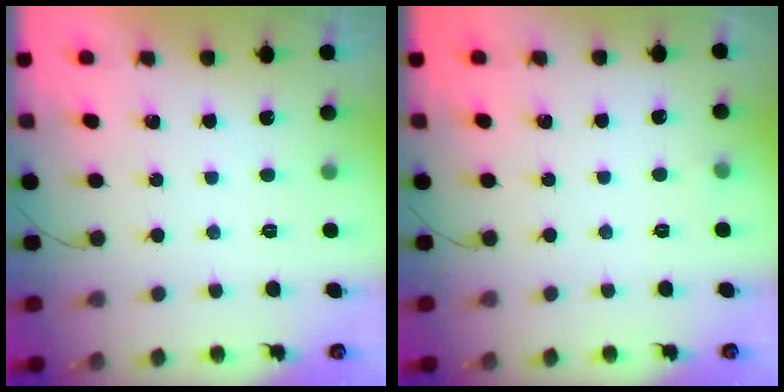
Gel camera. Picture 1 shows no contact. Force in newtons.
{"total": 2.8, "press": 2.5, "slide": 1.1}